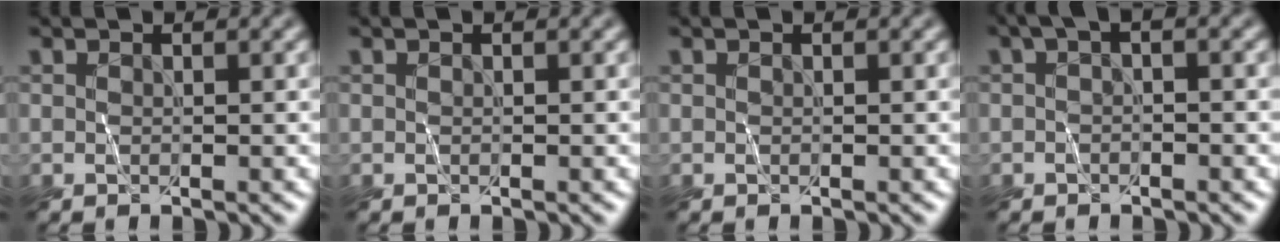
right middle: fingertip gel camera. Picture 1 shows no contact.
{"total": 0.0}
{"total": 0.0}
{"total": 2.1, "force": [0.4, 0.8, 1.9], "torque": [-0.029, 0.007, -0.008]}